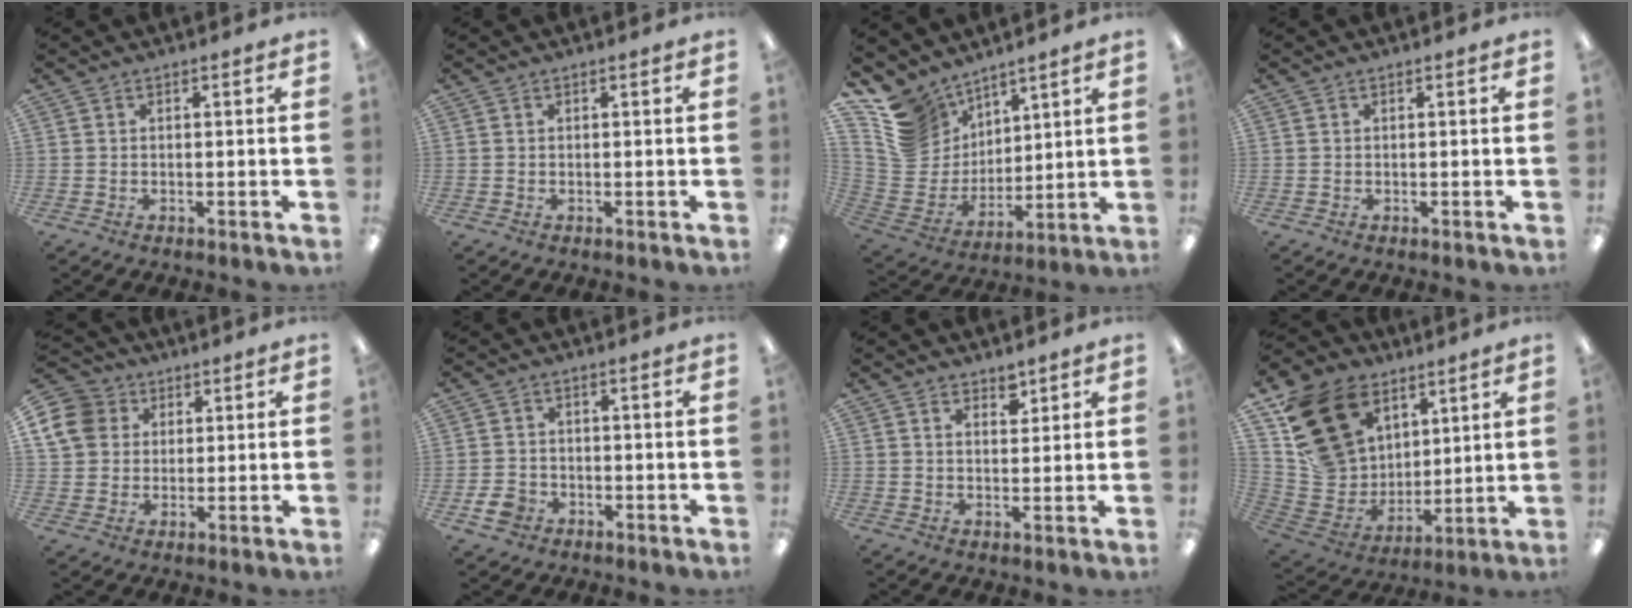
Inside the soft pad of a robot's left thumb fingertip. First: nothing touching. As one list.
[{"total": 0.0}, {"total": 13.1, "force": [9.2, 8.9, 2.8], "torque": [-0.084, -0.063, 0.189]}, {"total": 0.0}, {"total": 10.6, "force": [3.8, 9.1, 4.0], "torque": [-0.083, 0.002, 0.078]}, {"total": 4.3, "force": [-2.0, 3.3, 1.8], "torque": [-0.039, 0.007, -0.037]}, {"total": 3.5, "force": [2.8, 1.8, 1.1], "torque": [0.005, -0.019, 0.046]}, {"total": 20.8, "force": [11.4, 14.9, 9.0], "torque": [-0.175, -0.050, 0.226]}]